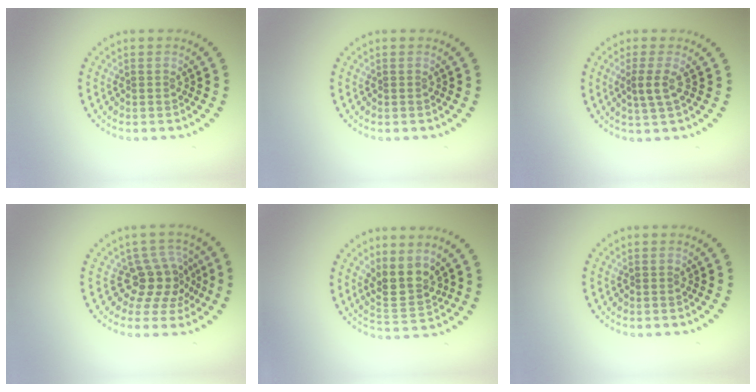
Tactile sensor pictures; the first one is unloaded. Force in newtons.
{"total": 0.0}
{"total": 1.9, "press": 1.5, "slide": 1.1}
{"total": 3.6, "press": 2.7, "slide": 2.4}
{"total": 3.7, "press": 3.3, "slide": 1.7}
{"total": 0.0}